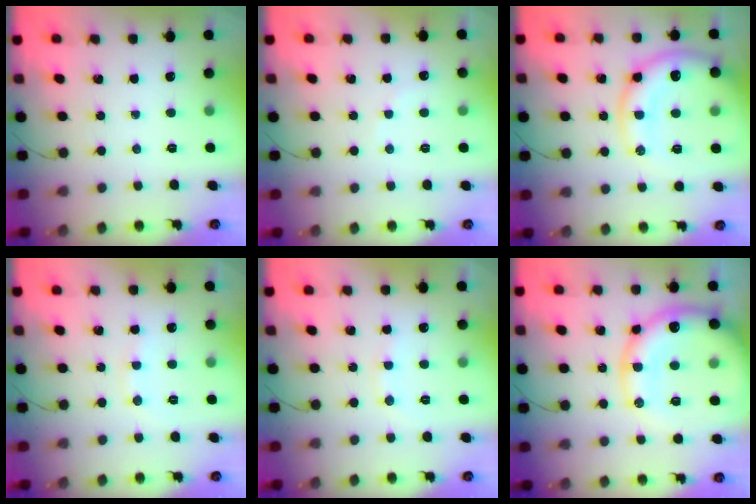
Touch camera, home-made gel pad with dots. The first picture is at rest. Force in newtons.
{"total": 5.0, "press": 5.0, "slide": 0.9}
{"total": 15.0, "press": 14.9, "slide": 2.2}
{"total": 7.5, "press": 7.3, "slide": 1.5}
{"total": 7.5, "press": 7.3, "slide": 1.5}
{"total": 22.4, "press": 22.0, "slide": 4.1}